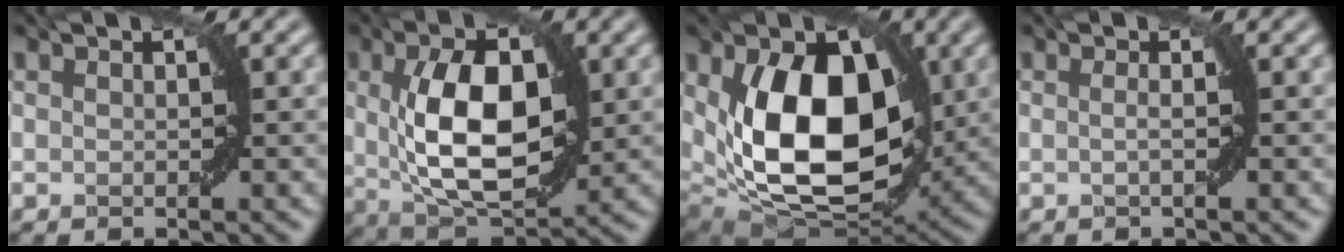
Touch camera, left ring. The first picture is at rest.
{"total": 9.3, "force": [0.7, 4.7, 8.0], "torque": [-0.146, -0.002, 0.015]}
{"total": 13.0, "force": [1.3, 7.9, 10.2], "torque": [-0.161, -0.018, 0.024]}
{"total": 1.2, "force": [0.0, 0.2, 1.2], "torque": [-0.017, -0.005, -0.005]}